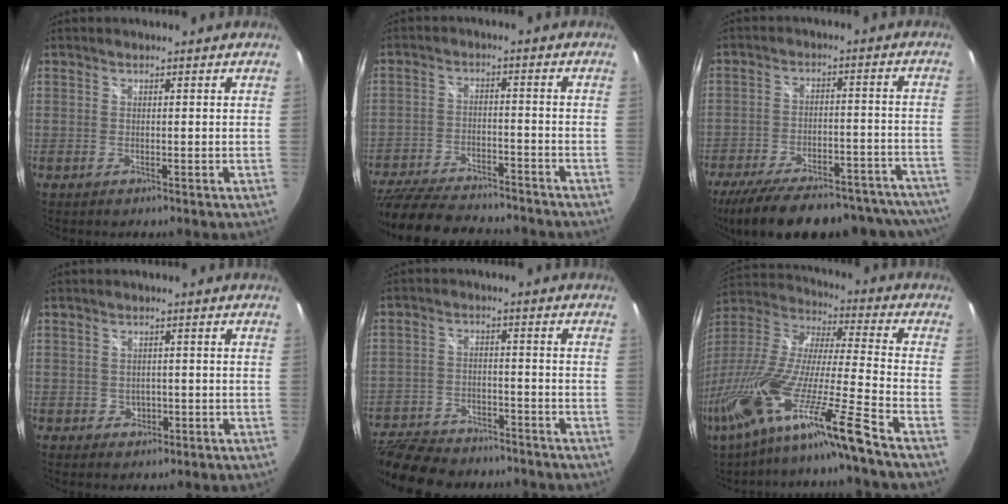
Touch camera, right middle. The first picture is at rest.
{"total": 21.6, "force": [-18.1, 6.4, 9.8], "torque": [-0.209, -0.032, -0.274]}
{"total": 31.1, "force": [-26.9, 9.1, 12.8], "torque": [-0.221, -0.009, -0.344]}
{"total": 2.4, "force": [-0.5, 2.2, 0.7], "torque": [-0.014, -0.002, -0.003]}
{"total": 17.9, "force": [-14.6, 7.2, 7.5], "torque": [-0.184, -0.016, -0.230]}
{"total": 22.6, "force": [-15.5, -2.0, 16.4], "torque": [-0.276, -0.072, -0.275]}